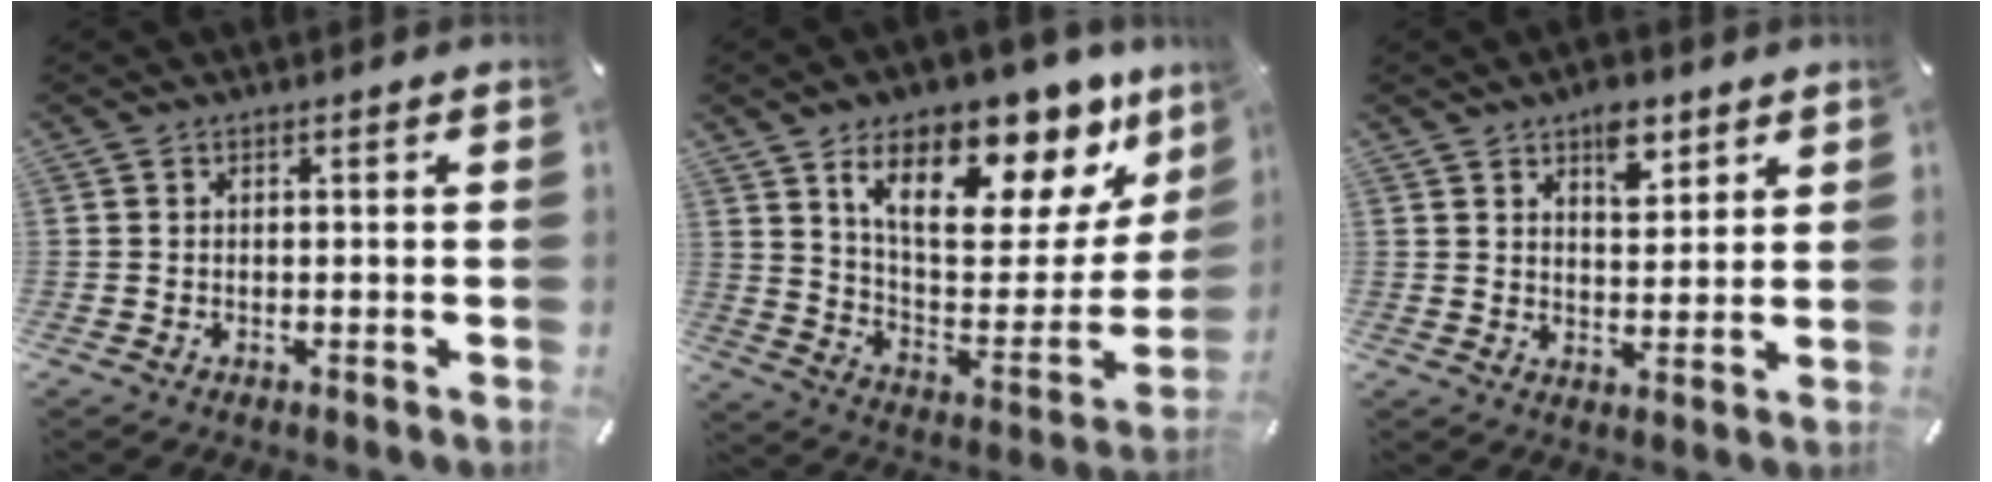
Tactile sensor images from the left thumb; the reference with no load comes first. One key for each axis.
{"total": 22.8, "fx": 14.6, "fy": 10.3, "fz": 14.2, "tx": -0.207, "ty": -0.092, "tz": 0.239}
{"total": 6.9, "fx": 4.4, "fy": 3.9, "fz": 3.6, "tx": -0.027, "ty": -0.023, "tz": 0.070}